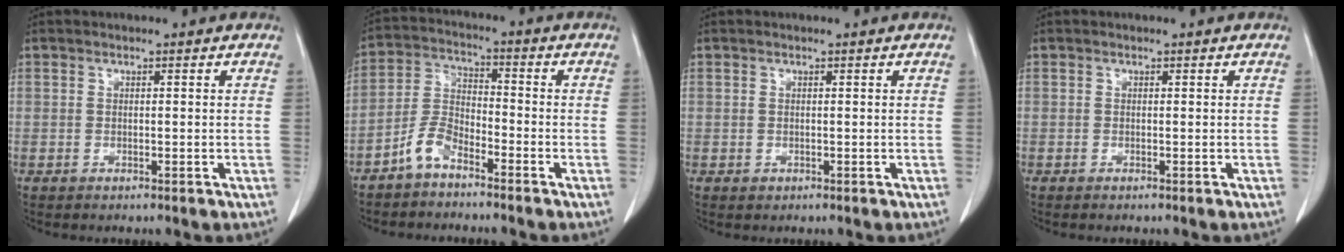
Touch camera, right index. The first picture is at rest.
{"total": 5.4, "force": [-4.0, 2.2, 2.9], "torque": [-0.067, 0.007, -0.084]}
{"total": 0.5, "force": [-0.2, 0.5, 0.1], "torque": [-0.001, 0.003, -0.002]}
{"total": 0.0}